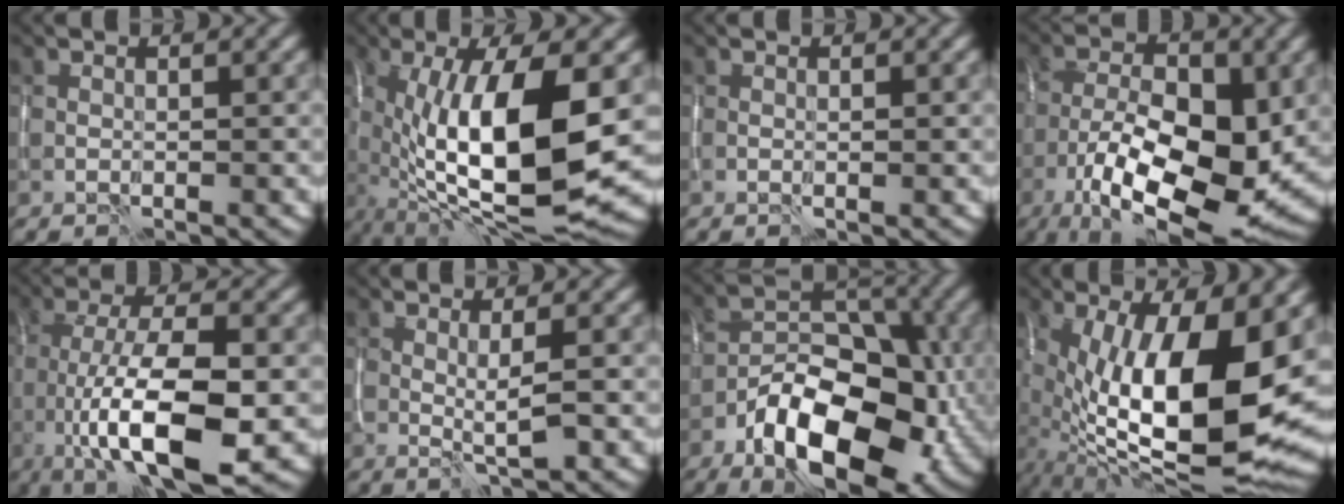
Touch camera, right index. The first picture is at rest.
{"total": 14.1, "force": [-0.6, 4.6, 13.3], "torque": [-0.227, -0.011, -0.009]}
{"total": 0.0}
{"total": 13.8, "force": [-4.6, 5.9, 11.6], "torque": [-0.195, -0.010, -0.079]}
{"total": 11.1, "force": [-2.7, 3.6, 10.2], "torque": [-0.173, -0.006, -0.046]}
{"total": 2.1, "force": [0.1, 0.3, 2.1], "torque": [-0.037, -0.010, 0.006]}
{"total": 11.9, "force": [-5.5, 6.1, 8.6], "torque": [-0.141, -0.008, -0.093]}
{"total": 16.4, "force": [-0.5, 6.3, 15.1], "torque": [-0.245, -0.010, 0.001]}